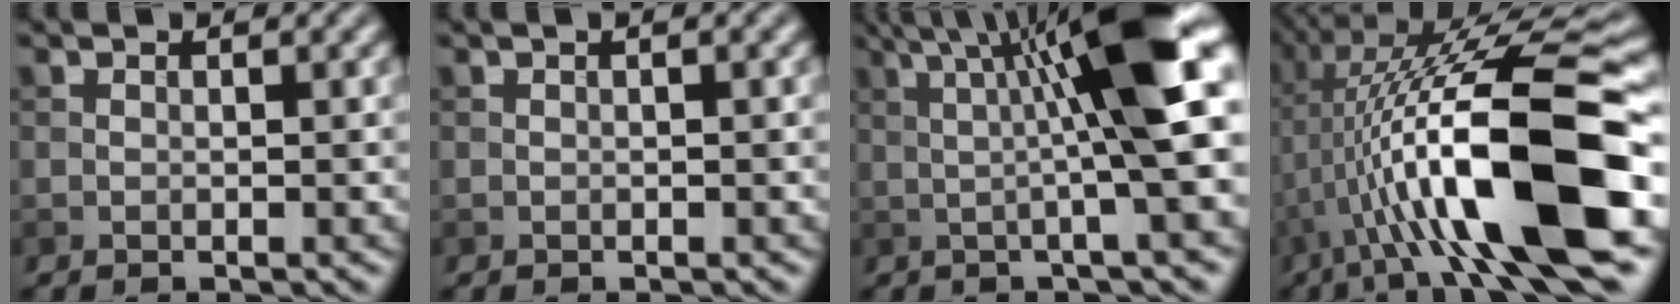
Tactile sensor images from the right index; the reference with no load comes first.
{"total": 0.7, "force": [0.2, 0.1, 0.7], "torque": [-0.012, 0.004, 0.003]}
{"total": 9.9, "force": [1.9, 1.3, 9.7], "torque": [-0.133, 0.016, 0.026]}
{"total": 15.5, "force": [-2.6, 3.5, 14.9], "torque": [-0.240, 0.028, -0.040]}